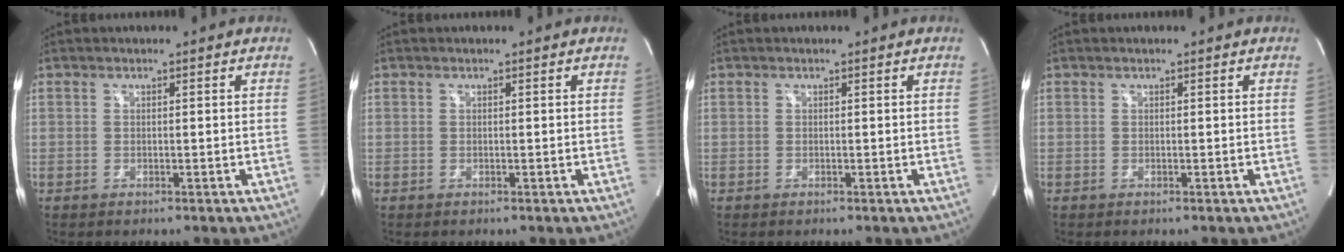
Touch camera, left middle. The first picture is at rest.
{"total": 0.0}
{"total": 0.0}
{"total": 0.0}